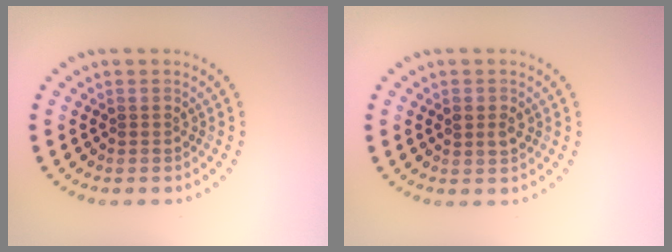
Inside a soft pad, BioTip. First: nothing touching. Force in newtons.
{"total": 1.5, "press": 1.5, "slide": 0.1}